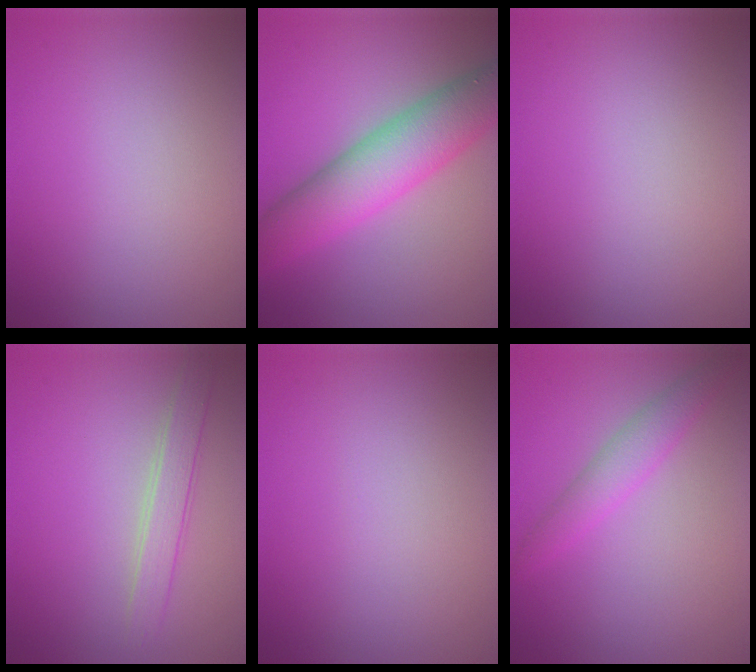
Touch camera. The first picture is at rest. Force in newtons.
{"total": 7.7, "press": 7.7, "slide": 0.0}
{"total": 0.0}
{"total": 2.2, "press": 2.2, "slide": 0.1}
{"total": 0.0}
{"total": 2.6, "press": 2.6, "slide": 0.1}